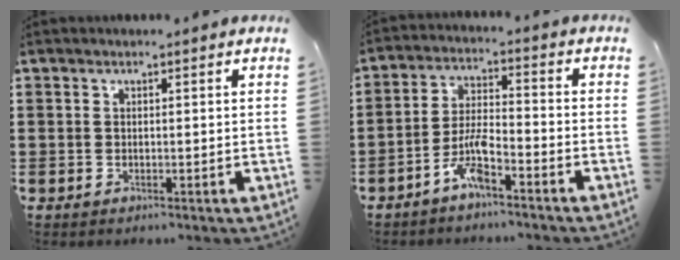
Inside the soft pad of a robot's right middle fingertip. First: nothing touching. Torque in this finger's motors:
{"motor_torque": [1.25, -0.09, 0.35, 0.13]}